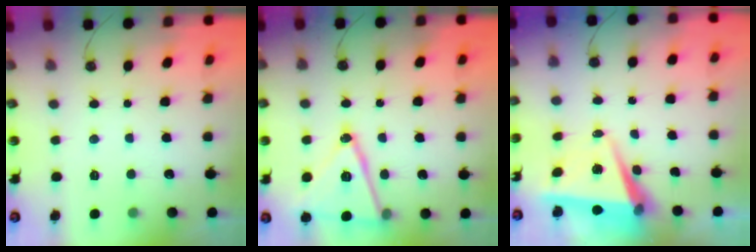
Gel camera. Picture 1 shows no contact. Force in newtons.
{"total": 18.0, "press": 17.7, "slide": 3.2}
{"total": 7.2, "press": 5.6, "slide": 4.5}